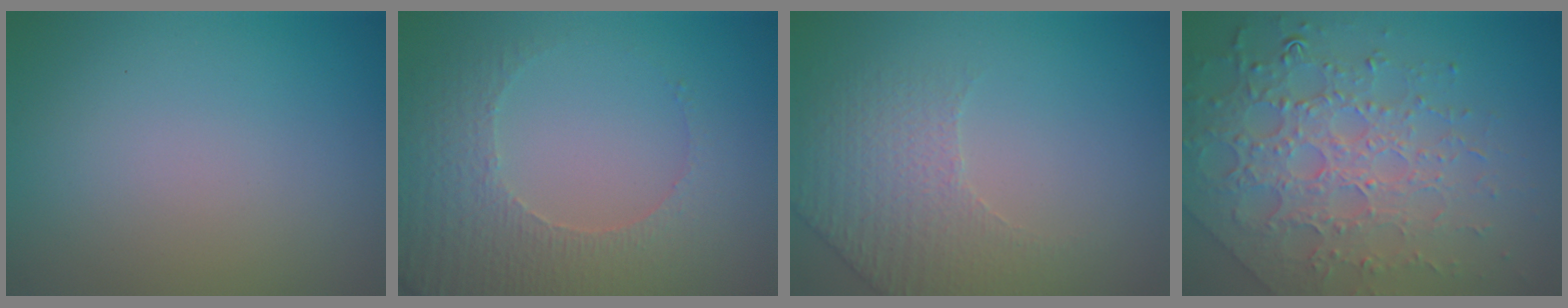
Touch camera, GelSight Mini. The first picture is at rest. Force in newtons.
{"total": 4.7, "press": 3.5, "slide": 3.1}
{"total": 2.2, "press": 2.0, "slide": 1.0}
{"total": 7.8, "press": 5.6, "slide": 5.5}